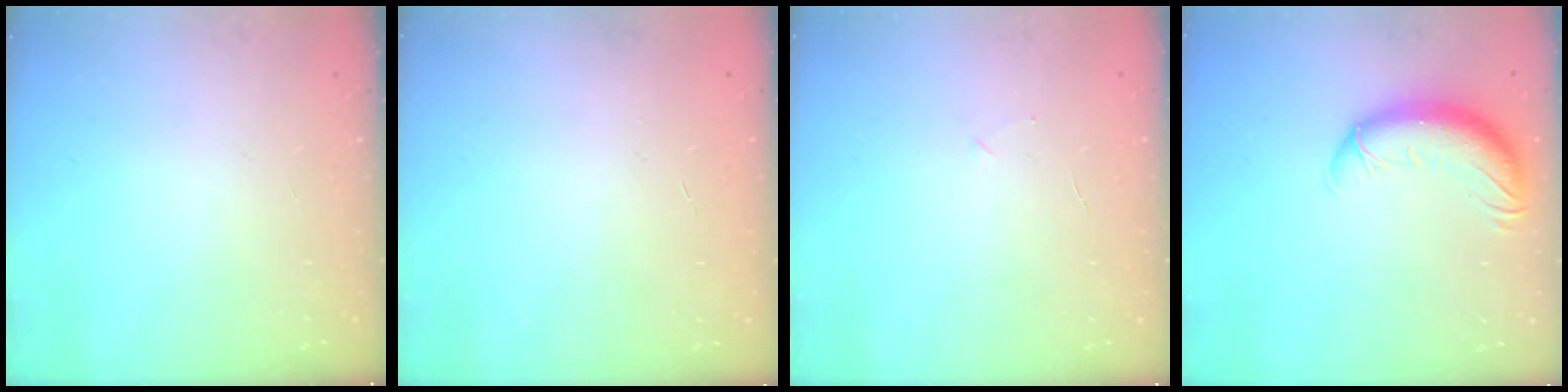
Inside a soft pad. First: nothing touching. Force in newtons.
{"total": 0.0}
{"total": 2.5, "press": 2.3, "slide": 0.8}
{"total": 12.3, "press": 11.9, "slide": 3.1}